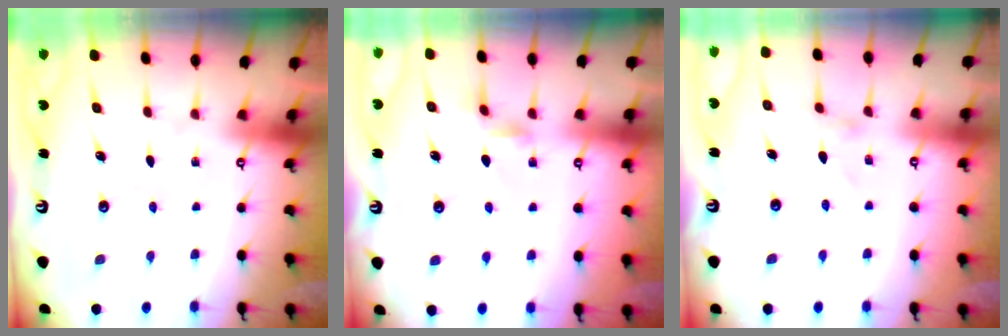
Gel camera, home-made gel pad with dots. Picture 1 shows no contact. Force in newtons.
{"total": 2.7, "press": 2.7, "slide": 0.5}
{"total": 0.5, "press": 0.5, "slide": 0.2}